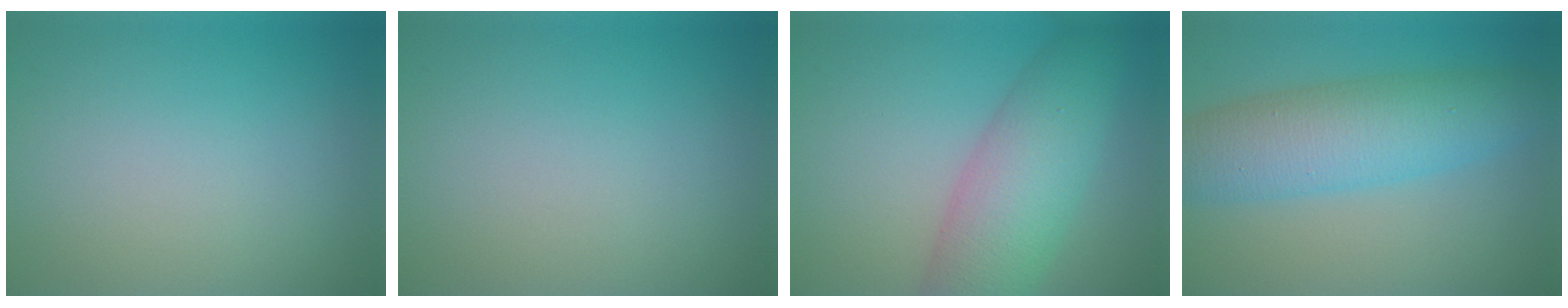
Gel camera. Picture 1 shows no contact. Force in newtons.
{"total": 0.0}
{"total": 7.1, "press": 7.1, "slide": 0.1}
{"total": 7.5, "press": 7.5, "slide": 0.1}